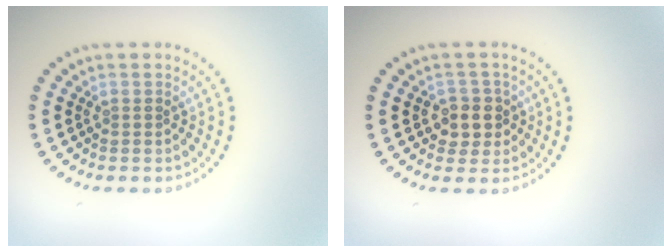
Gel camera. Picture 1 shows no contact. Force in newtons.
{"total": 2.6, "press": 2.4, "slide": 0.9}